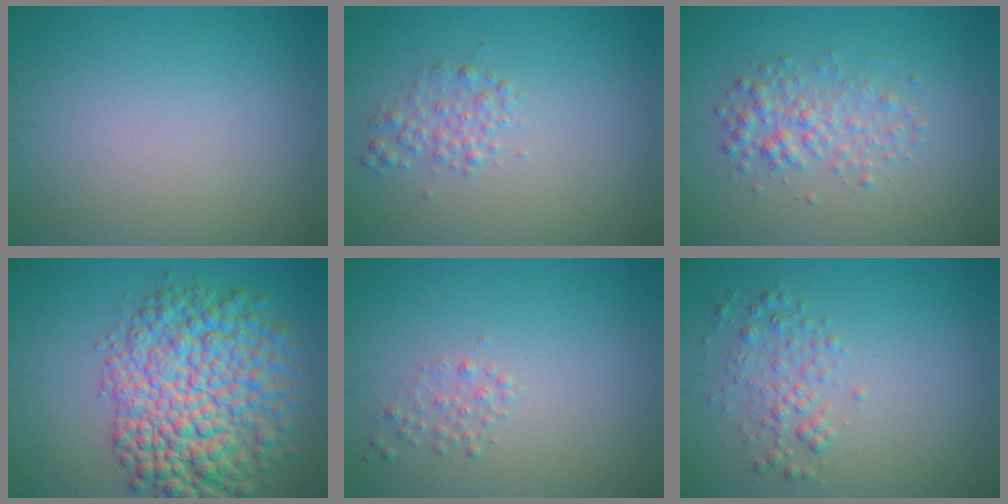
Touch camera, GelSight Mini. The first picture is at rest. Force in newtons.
{"total": 1.7, "press": 1.7, "slide": 0.0}
{"total": 2.7, "press": 2.7, "slide": 0.1}
{"total": 11.1, "press": 11.1, "slide": 0.3}
{"total": 1.1, "press": 1.1, "slide": 0.0}
{"total": 2.0, "press": 2.0, "slide": 0.1}